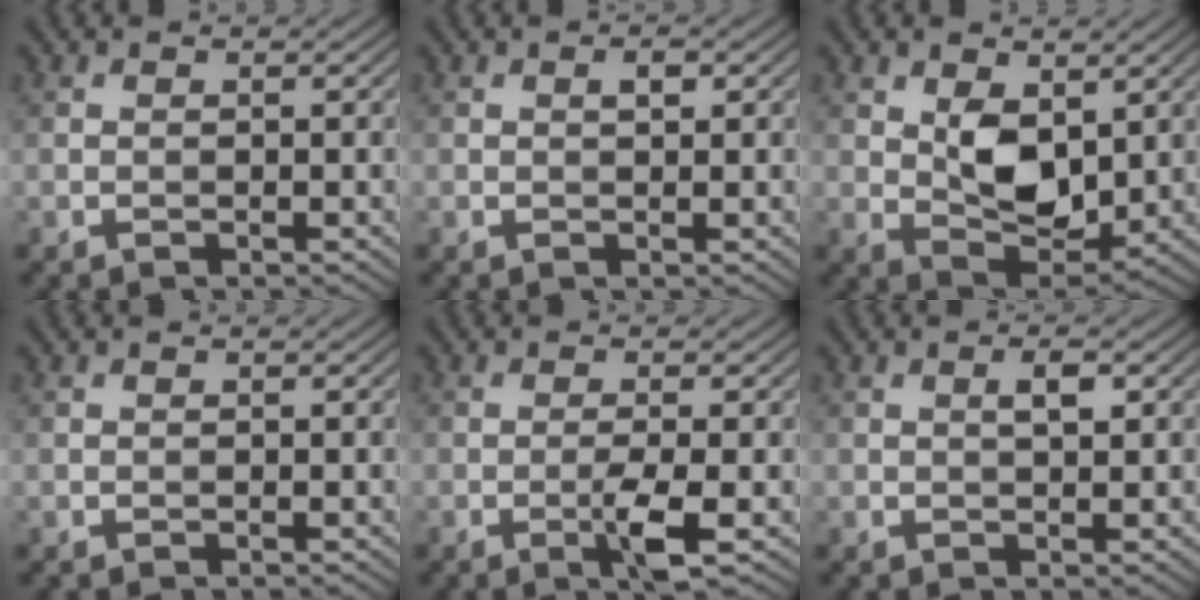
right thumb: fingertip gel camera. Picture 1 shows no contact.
{"total": 1.2, "force": [0.3, 0.4, 1.0], "torque": [-0.017, -0.002, 0.005]}
{"total": 6.5, "force": [1.6, 4.0, 4.8], "torque": [-0.093, -0.010, 0.034]}
{"total": 0.0}
{"total": 3.4, "force": [-1.1, 0.2, 3.2], "torque": [-0.060, 0.004, -0.028]}
{"total": 1.8, "force": [0.5, 0.5, 1.7], "torque": [-0.029, 0.000, 0.008]}